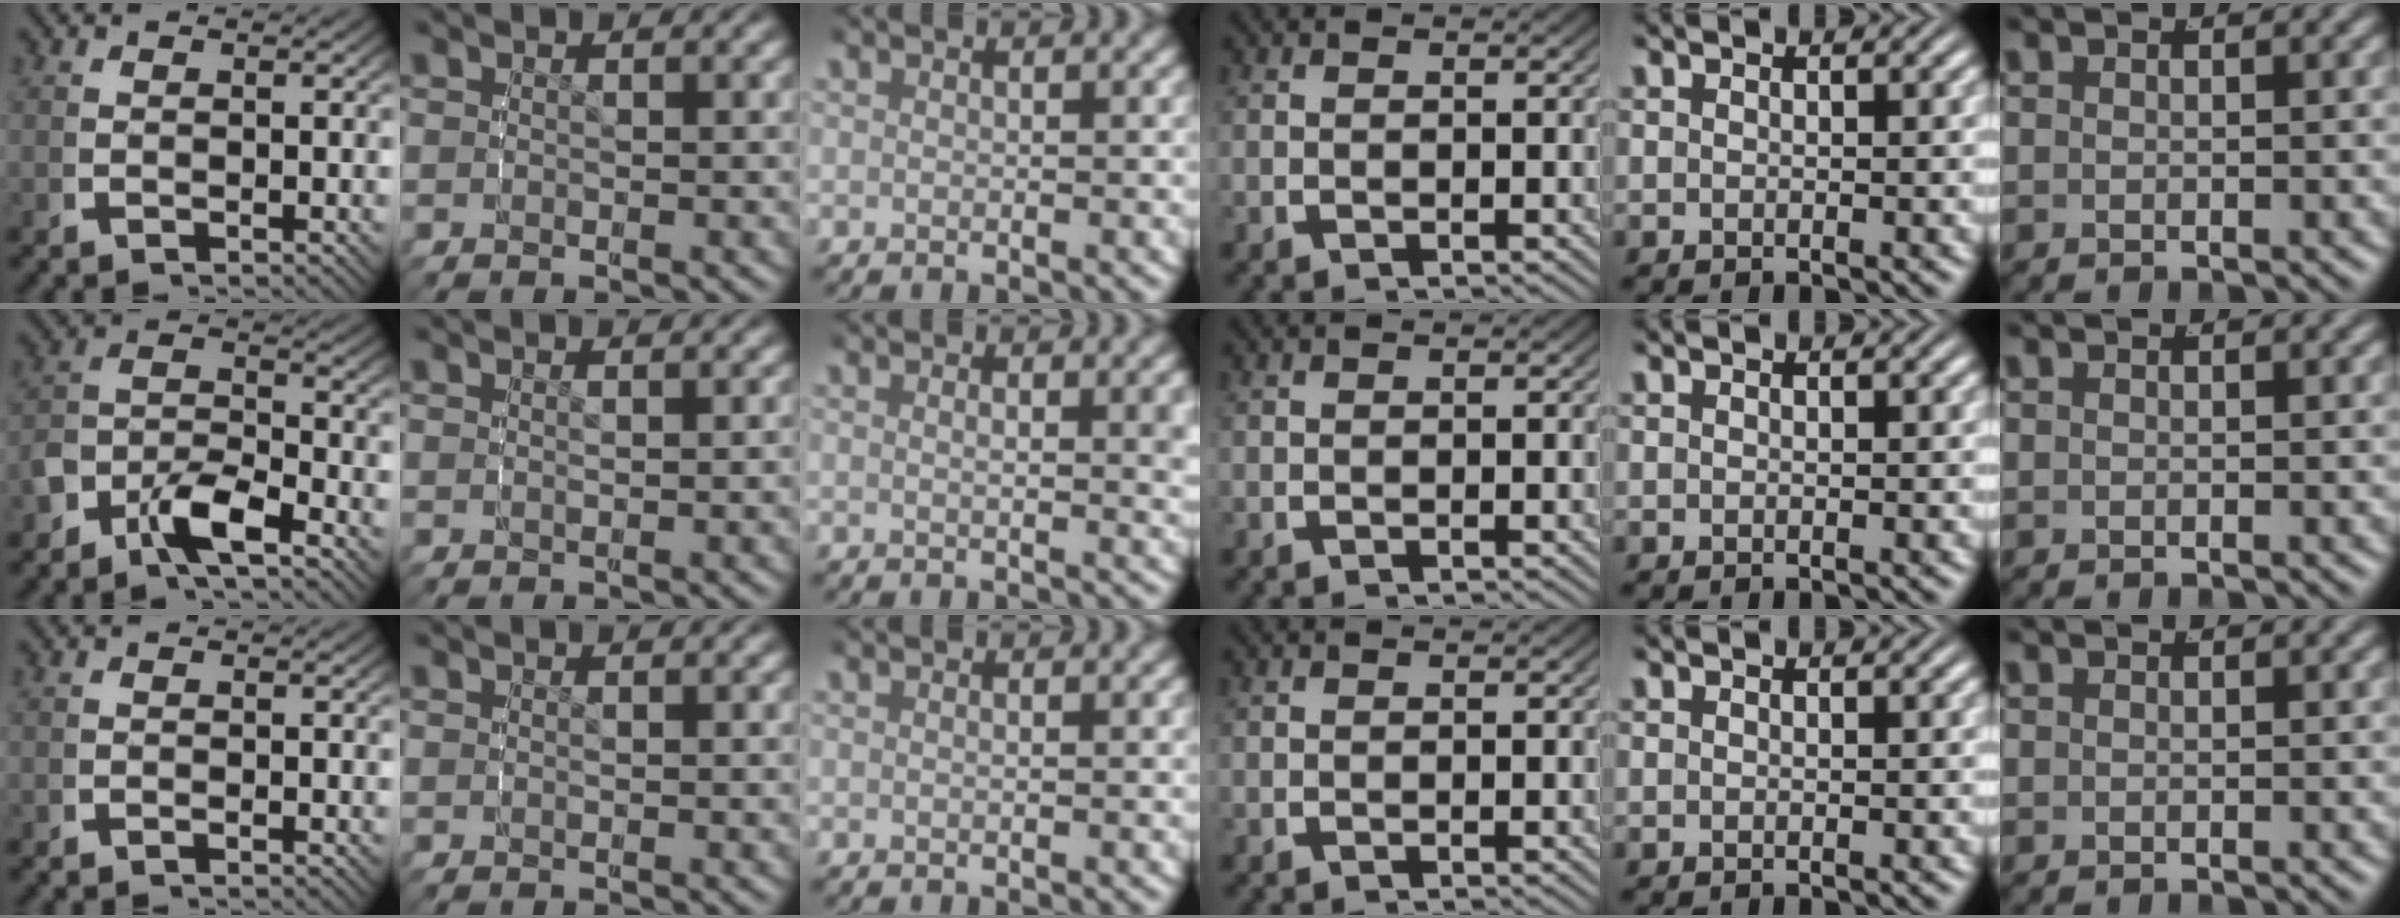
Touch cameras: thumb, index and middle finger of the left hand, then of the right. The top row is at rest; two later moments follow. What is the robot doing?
{"motion": "lift_and_place", "object": "stress ball aka squeeze ball"}